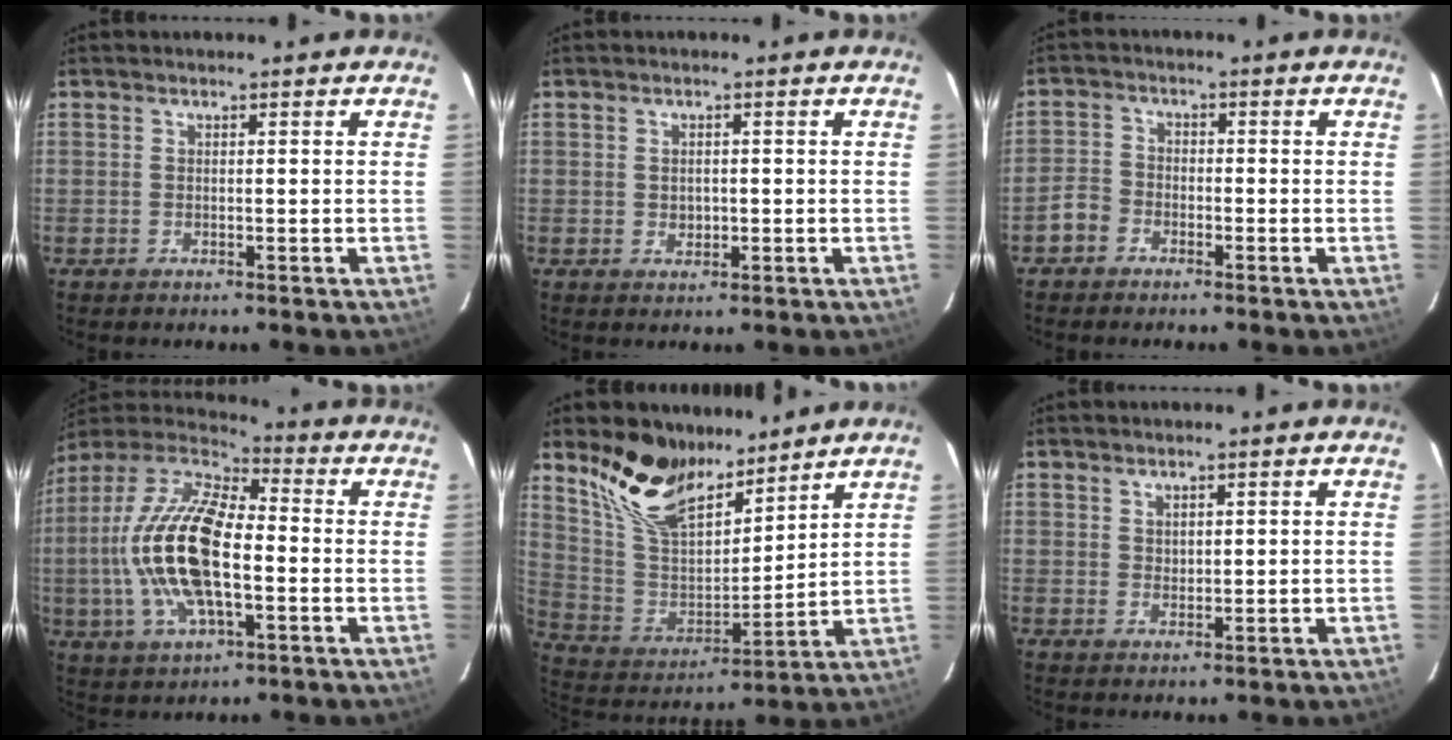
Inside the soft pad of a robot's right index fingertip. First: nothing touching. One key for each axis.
{"total": 1.8, "fx": -0.2, "fy": 1.5, "fz": 0.8, "tx": -0.010, "ty": 0.001, "tz": -0.001}
{"total": 3.5, "fx": -2.3, "fy": 2.5, "fz": 0.8, "tx": -0.018, "ty": 0.013, "tz": -0.047}
{"total": 20.0, "fx": -2.4, "fy": 8.5, "fz": 18.0, "tx": -0.370, "ty": 0.003, "tz": -0.053}
{"total": 16.5, "fx": 12.4, "fy": 7.0, "fz": 8.3, "tx": -0.177, "ty": 0.001, "tz": 0.249}
{"total": 1.7, "fx": 1.2, "fy": 1.1, "fz": 0.5, "tx": -0.005, "ty": 0.002, "tz": 0.022}